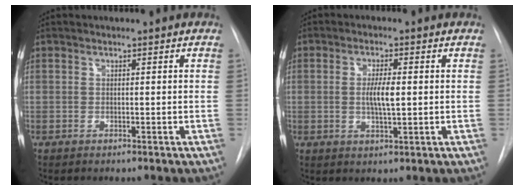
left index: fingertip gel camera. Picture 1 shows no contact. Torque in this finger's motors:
{"motor_torque": [0.69, 0.01, 0.17, 0.04]}